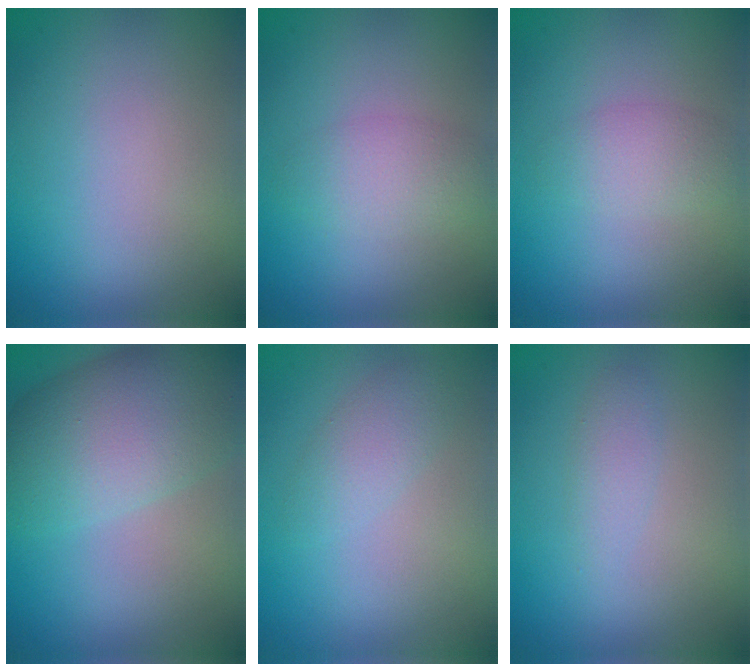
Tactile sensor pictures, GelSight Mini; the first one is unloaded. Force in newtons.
{"total": 2.7, "press": 2.7, "slide": 0.1}
{"total": 1.2, "press": 1.2, "slide": 0.2}
{"total": 8.2, "press": 8.2, "slide": 0.3}
{"total": 2.1, "press": 2.1, "slide": 0.1}
{"total": 1.3, "press": 1.3, "slide": 0.0}